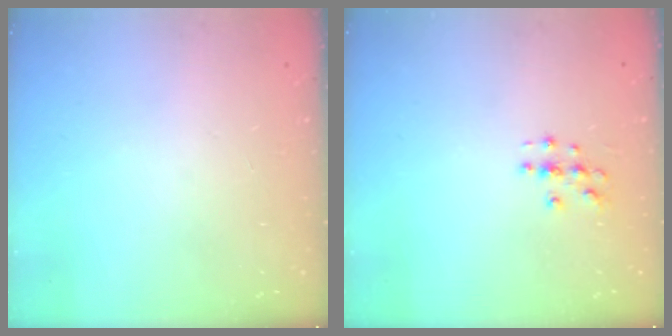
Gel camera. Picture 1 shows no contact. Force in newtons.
{"total": 3.0, "press": 3.0, "slide": 0.3}